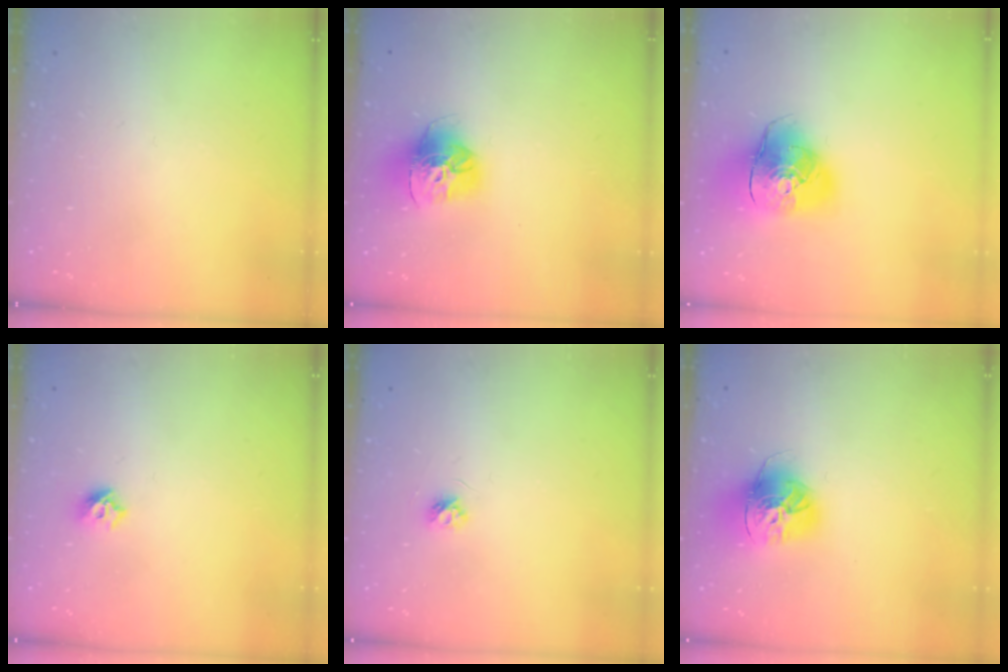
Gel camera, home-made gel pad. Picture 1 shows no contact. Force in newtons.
{"total": 16.3, "press": 16.2, "slide": 1.5}
{"total": 14.0, "press": 13.8, "slide": 2.4}
{"total": 5.4, "press": 5.3, "slide": 1.0}
{"total": 3.7, "press": 3.7, "slide": 0.4}
{"total": 16.2, "press": 16.1, "slide": 1.8}